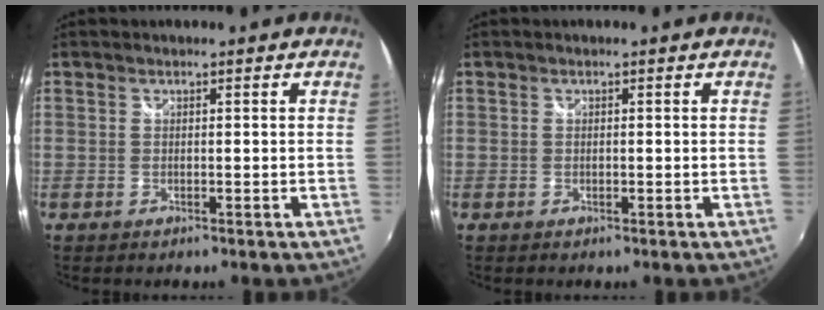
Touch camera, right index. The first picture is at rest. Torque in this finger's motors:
{"motor_torque": [-0.11, 0.00, -0.04, 0.00]}